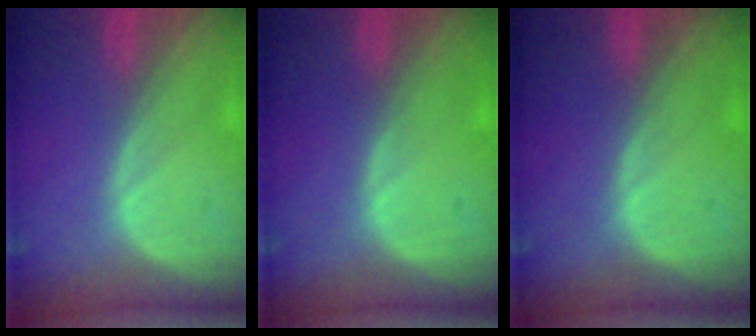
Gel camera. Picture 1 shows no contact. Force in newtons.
{"total": 0.0}
{"total": 0.0}